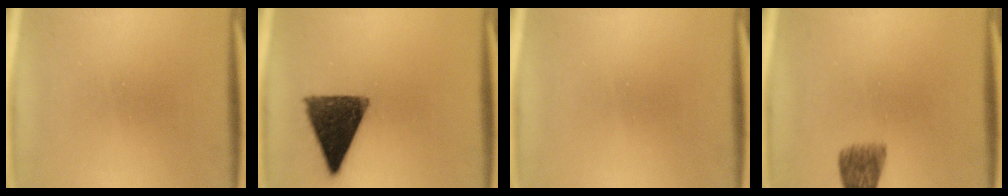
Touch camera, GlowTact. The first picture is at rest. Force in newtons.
{"total": 12.6}
{"total": 0.0}
{"total": 5.4}